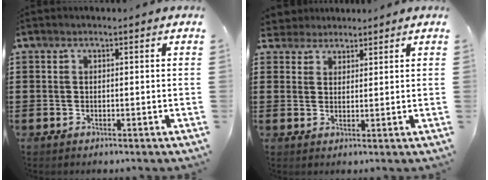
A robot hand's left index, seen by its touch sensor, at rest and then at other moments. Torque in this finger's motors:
{"motor_torque": [0.13, -0.09, -0.04, -0.01]}